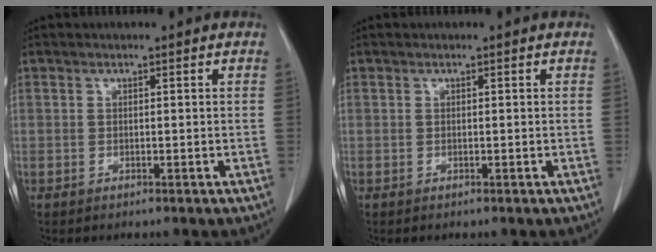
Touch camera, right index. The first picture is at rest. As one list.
[{"total": 0.0}]